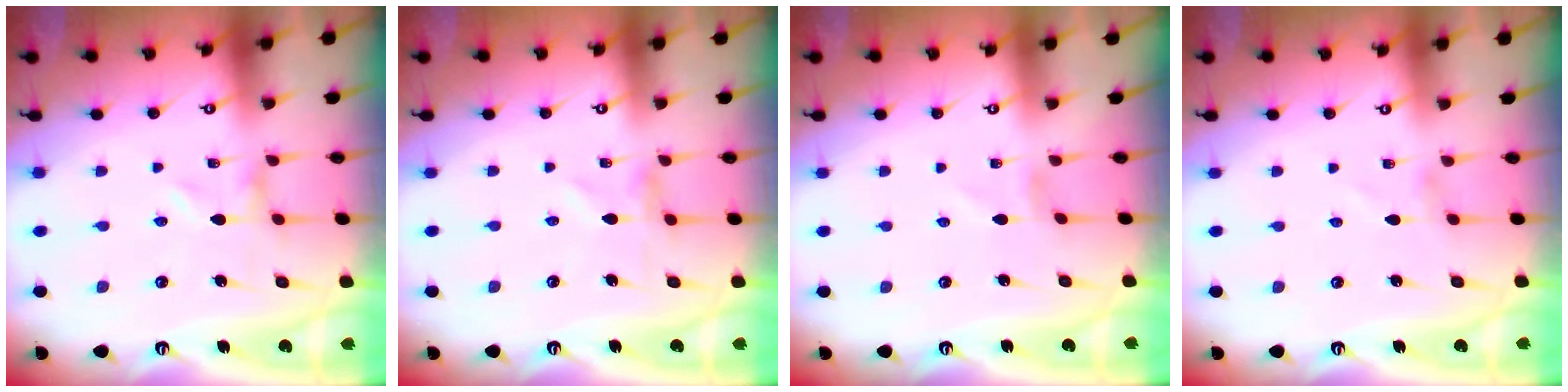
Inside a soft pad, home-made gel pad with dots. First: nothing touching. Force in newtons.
{"total": 0.0}
{"total": 0.5, "press": 0.5, "slide": 0.1}
{"total": 1.2, "press": 1.2, "slide": 0.1}